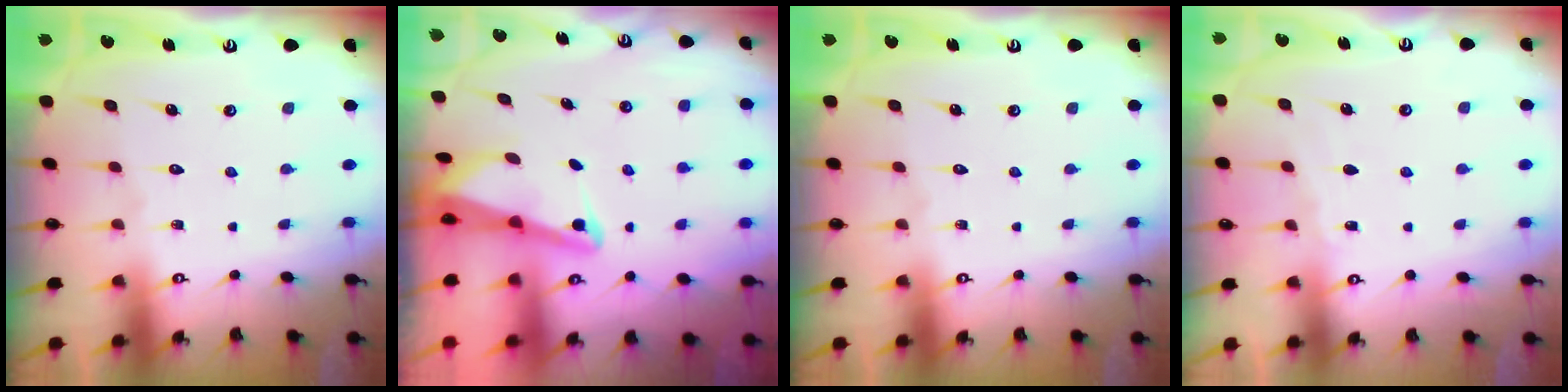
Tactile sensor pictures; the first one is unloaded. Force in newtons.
{"total": 2.7, "press": 2.7, "slide": 0.6}
{"total": 0.0}
{"total": 3.2, "press": 3.1, "slide": 0.4}